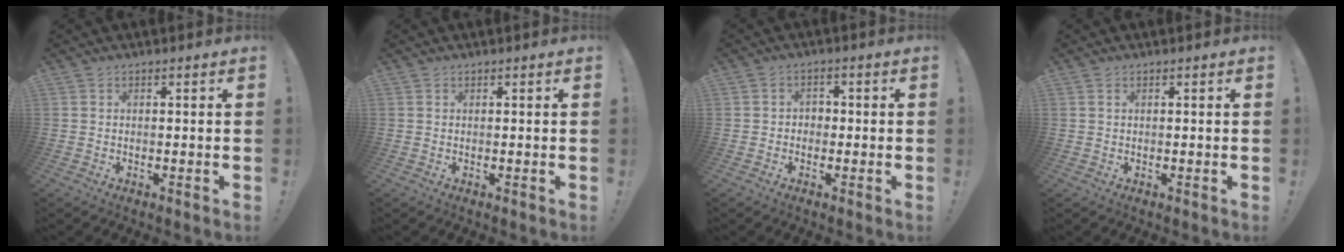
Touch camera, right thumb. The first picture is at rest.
{"total": 0.0}
{"total": 2.4, "force": [-1.1, 2.0, 1.0], "torque": [-0.015, 0.006, -0.020]}
{"total": 0.6, "force": [0.3, 0.2, 0.4], "torque": [-0.009, 0.000, 0.006]}